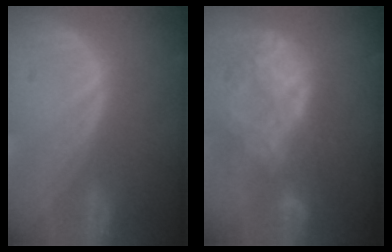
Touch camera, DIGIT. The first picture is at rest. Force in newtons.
{"total": 8.8, "press": 7.6, "slide": 4.5}